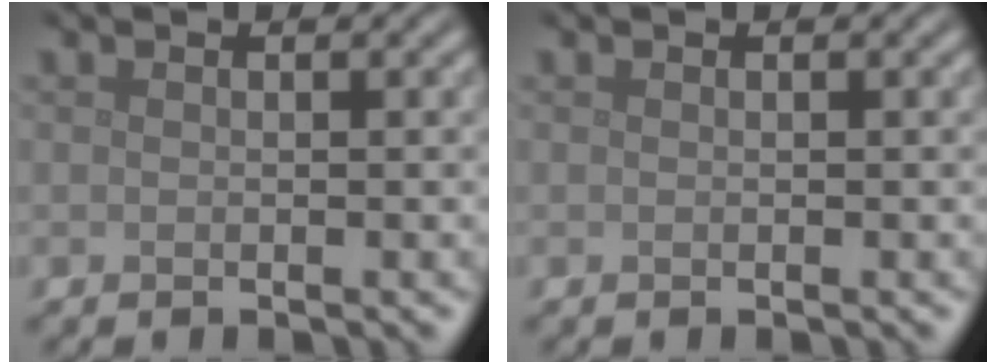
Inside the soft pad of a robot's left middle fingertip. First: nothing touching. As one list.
[{"total": 0.0}]